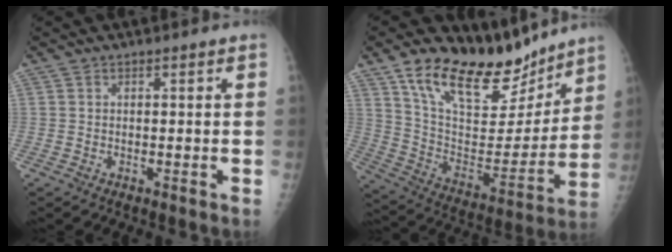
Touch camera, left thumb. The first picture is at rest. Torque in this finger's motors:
{"motor_torque": [0.54, 0.46, 1.39, -1.38, 0.23]}